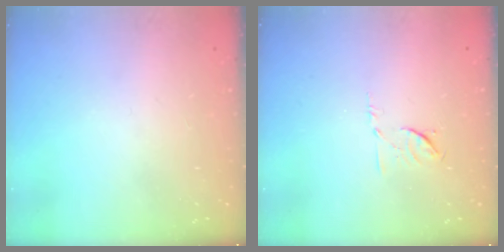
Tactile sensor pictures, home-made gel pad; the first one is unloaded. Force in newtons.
{"total": 5.5, "press": 5.4, "slide": 1.2}